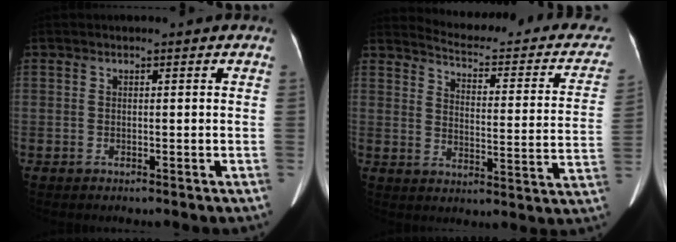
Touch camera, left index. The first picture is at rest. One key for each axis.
{"total": 19.6, "fx": 17.9, "fy": 4.6, "fz": 6.4, "tx": -0.070, "ty": -0.049, "tz": 0.201}